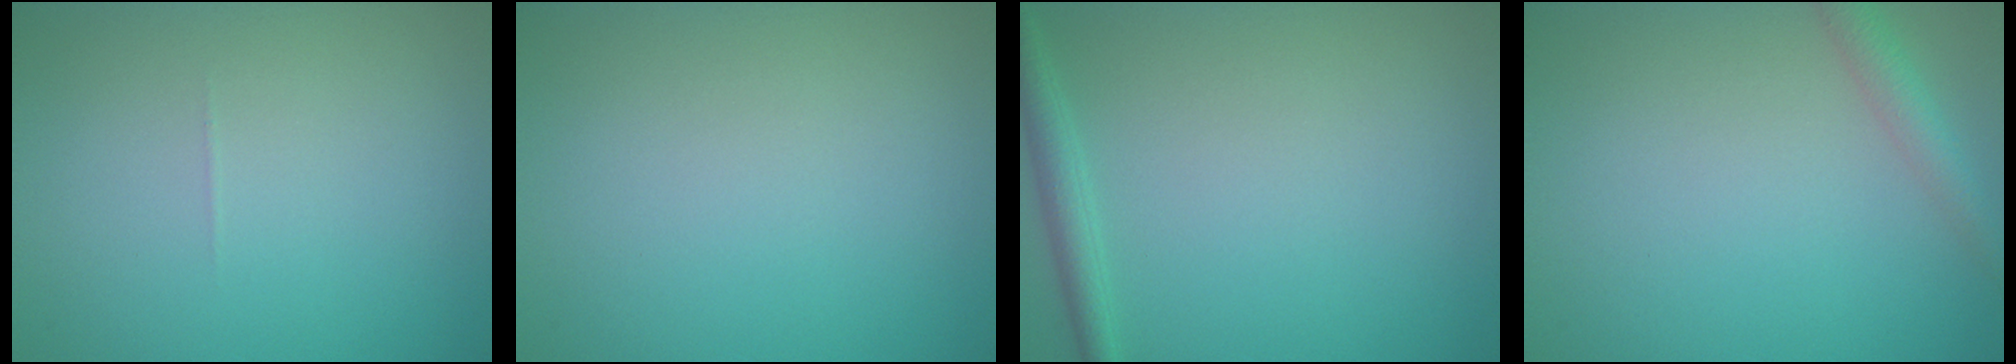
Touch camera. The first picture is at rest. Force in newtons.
{"total": 0.0}
{"total": 1.8, "press": 1.8, "slide": 0.1}
{"total": 2.2, "press": 2.2, "slide": 0.1}